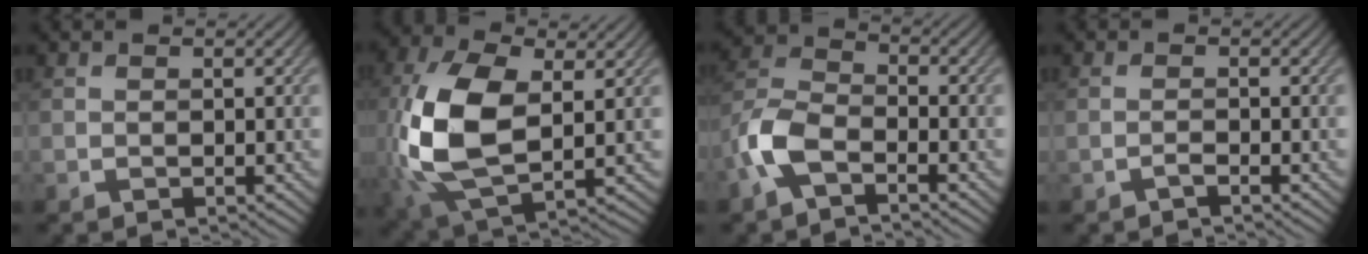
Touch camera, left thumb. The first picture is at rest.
{"total": 13.8, "force": [0.2, 7.4, 11.7], "torque": [-0.292, 0.001, 0.005]}
{"total": 6.9, "force": [-3.7, 3.1, 4.9], "torque": [-0.114, 0.000, -0.096]}
{"total": 0.9, "force": [-0.7, 0.0, 0.6], "torque": [-0.013, 0.004, -0.017]}